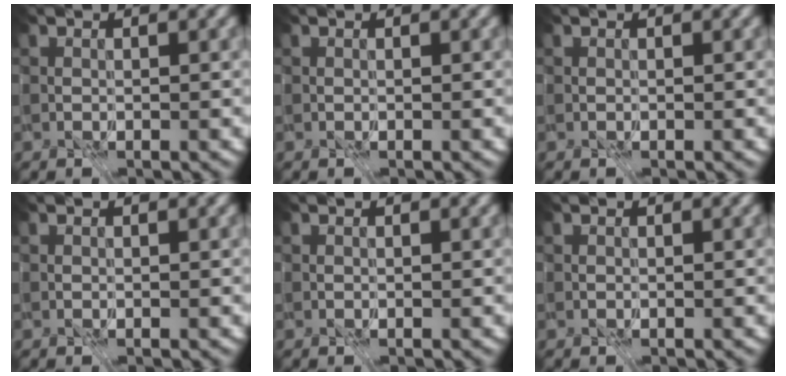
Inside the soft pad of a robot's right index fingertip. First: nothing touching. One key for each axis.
{"total": 0.0}
{"total": 0.0}
{"total": 0.0}
{"total": 0.0}
{"total": 0.0}